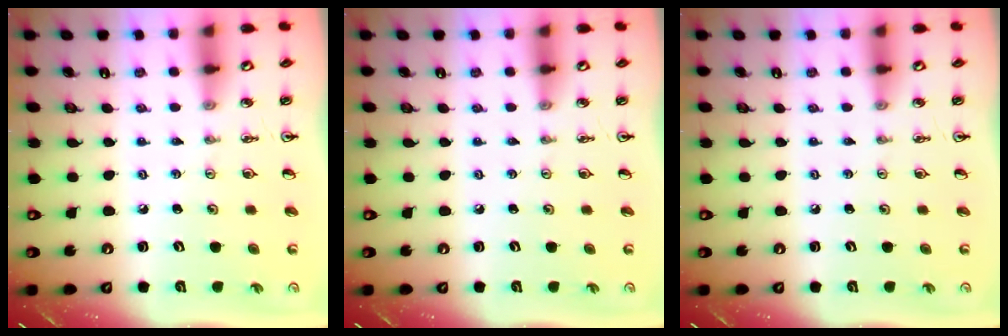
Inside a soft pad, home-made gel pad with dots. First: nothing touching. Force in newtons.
{"total": 0.0}
{"total": 0.0}